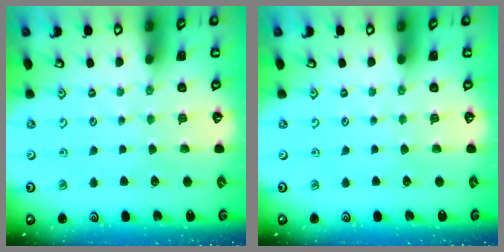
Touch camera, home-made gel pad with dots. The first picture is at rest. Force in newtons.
{"total": 0.0}